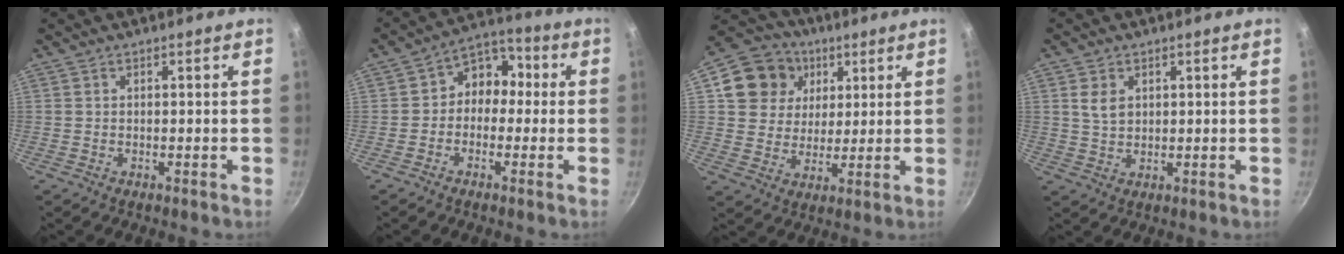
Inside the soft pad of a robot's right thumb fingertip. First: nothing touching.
{"total": 8.3, "force": [0.2, 7.0, 4.4], "torque": [-0.012, 0.025, -0.020]}
{"total": 13.0, "force": [4.7, 11.1, 4.8], "torque": [-0.057, 0.001, 0.076]}
{"total": 4.0, "force": [1.3, 2.8, 2.4], "torque": [-0.038, -0.004, 0.028]}